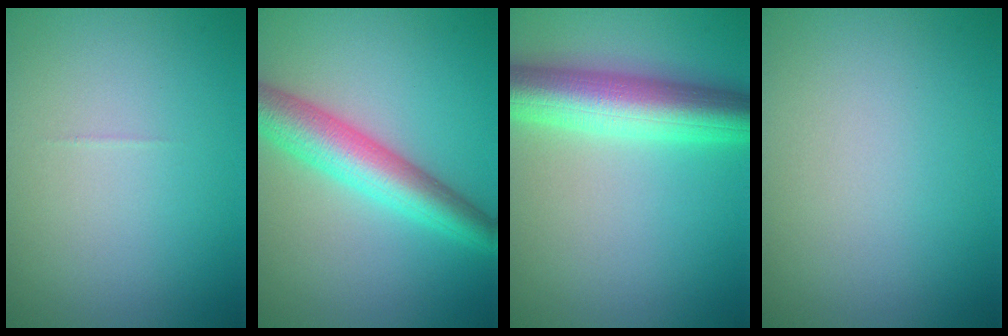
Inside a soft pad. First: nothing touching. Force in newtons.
{"total": 5.8, "press": 5.8, "slide": 0.1}
{"total": 8.0, "press": 8.0, "slide": 0.3}
{"total": 0.0}